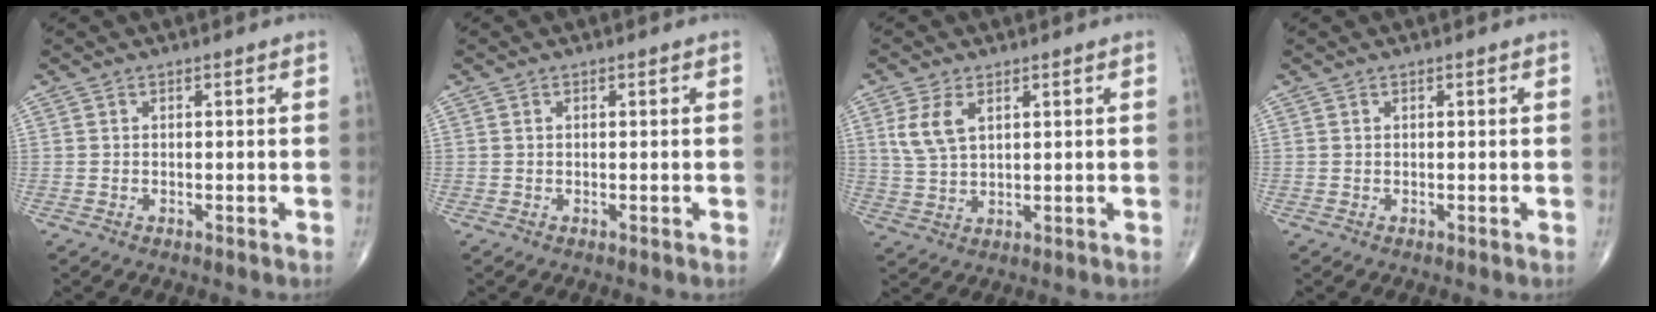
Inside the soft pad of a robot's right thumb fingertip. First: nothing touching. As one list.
[{"total": 0.0}, {"total": 6.0, "force": [2.3, 3.2, 4.5], "torque": [-0.097, -0.003, 0.053]}, {"total": 0.0}]